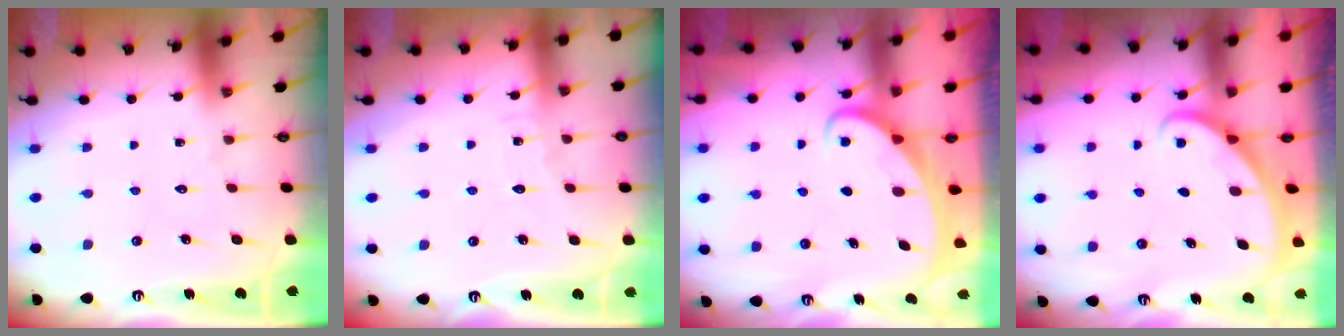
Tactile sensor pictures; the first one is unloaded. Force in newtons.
{"total": 4.2, "press": 4.2, "slide": 0.4}
{"total": 2.1, "press": 2.1, "slide": 0.0}
{"total": 1.9, "press": 1.9, "slide": 0.1}